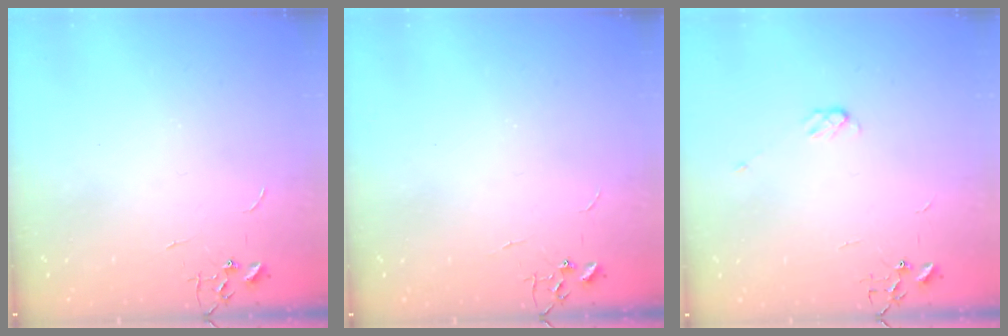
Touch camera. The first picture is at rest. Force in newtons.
{"total": 0.0}
{"total": 3.4, "press": 3.3, "slide": 0.5}